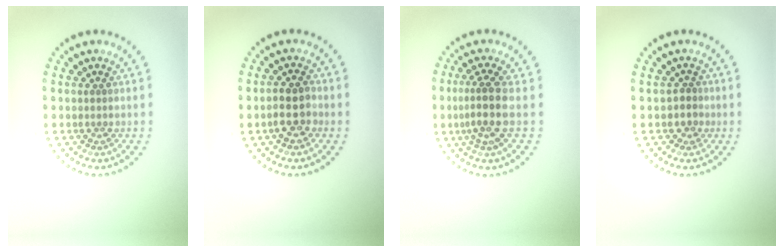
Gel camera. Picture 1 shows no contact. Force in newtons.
{"total": 2.7, "press": 2.6, "slide": 0.7}
{"total": 3.2, "press": 2.5, "slide": 2.1}
{"total": 1.5, "press": 1.2, "slide": 1.0}